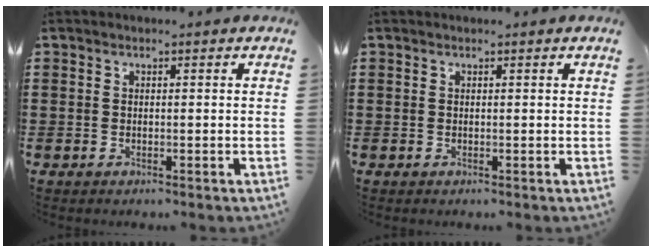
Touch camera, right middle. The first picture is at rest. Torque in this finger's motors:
{"motor_torque": [0.05, 0.04, 0.00, 0.00]}